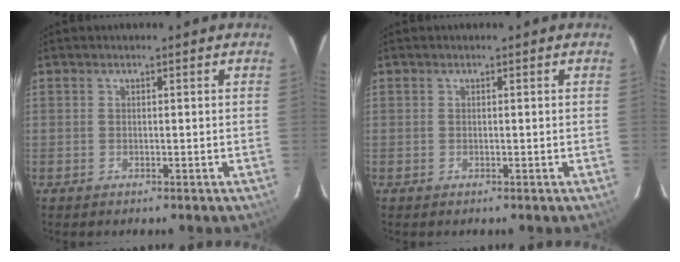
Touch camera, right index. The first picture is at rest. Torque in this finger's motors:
{"motor_torque": [0.00, 0.00, 0.01, 0.00]}